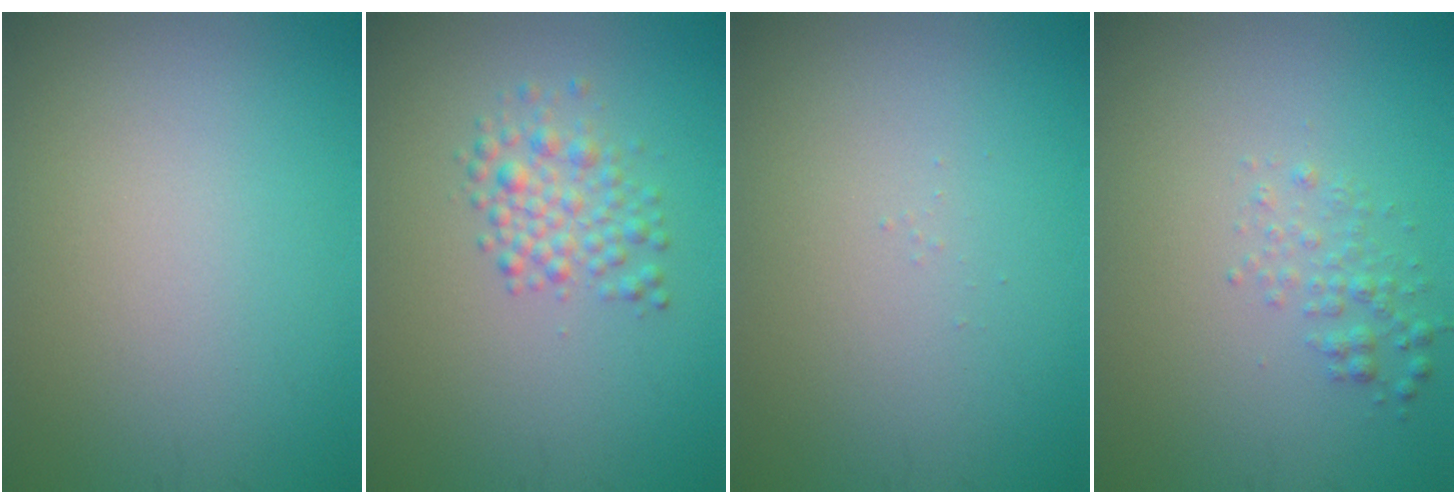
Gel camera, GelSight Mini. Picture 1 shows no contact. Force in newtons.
{"total": 2.7, "press": 2.7, "slide": 0.1}
{"total": 0.0}
{"total": 1.5, "press": 1.5, "slide": 0.0}